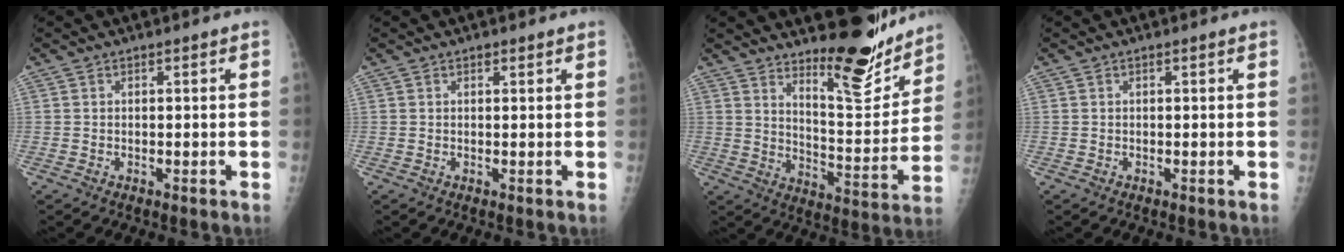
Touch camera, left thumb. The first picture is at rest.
{"total": 0.6, "force": [0.5, 0.3, 0.2], "torque": [-0.002, -0.003, 0.005]}
{"total": 15.3, "force": [12.4, 3.8, 8.1], "torque": [-0.077, -0.109, 0.195]}
{"total": 0.0}